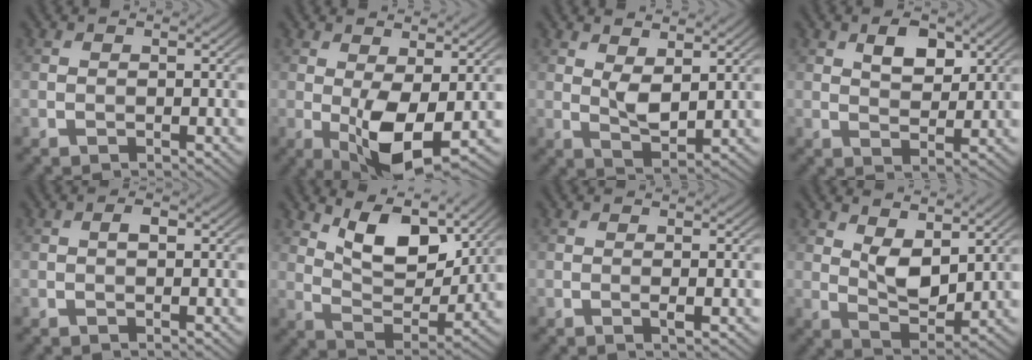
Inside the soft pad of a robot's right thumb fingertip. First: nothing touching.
{"total": 7.4, "force": [-0.7, 3.1, 6.7], "torque": [-0.129, -0.006, -0.007]}
{"total": 3.8, "force": [1.7, 1.7, 2.9], "torque": [-0.064, -0.007, 0.036]}
{"total": 4.4, "force": [2.1, 2.5, 2.9], "torque": [-0.050, -0.003, 0.038]}
{"total": 1.2, "force": [0.2, 0.5, 1.1], "torque": [-0.018, 0.001, 0.001]}
{"total": 9.7, "force": [5.5, 4.4, 6.7], "torque": [-0.131, -0.012, 0.103]}
{"total": 1.0, "force": [-0.1, 0.0, 1.0], "torque": [-0.023, -0.001, -0.003]}
{"total": 5.8, "force": [2.9, 2.9, 4.1], "torque": [-0.082, -0.009, 0.051]}